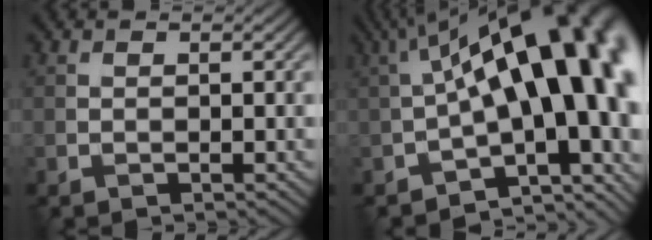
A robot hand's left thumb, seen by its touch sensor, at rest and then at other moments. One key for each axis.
{"total": 19.3, "fx": 0.3, "fy": 8.4, "fz": 17.3, "tx": -0.201, "ty": 0.018, "tz": 0.021}